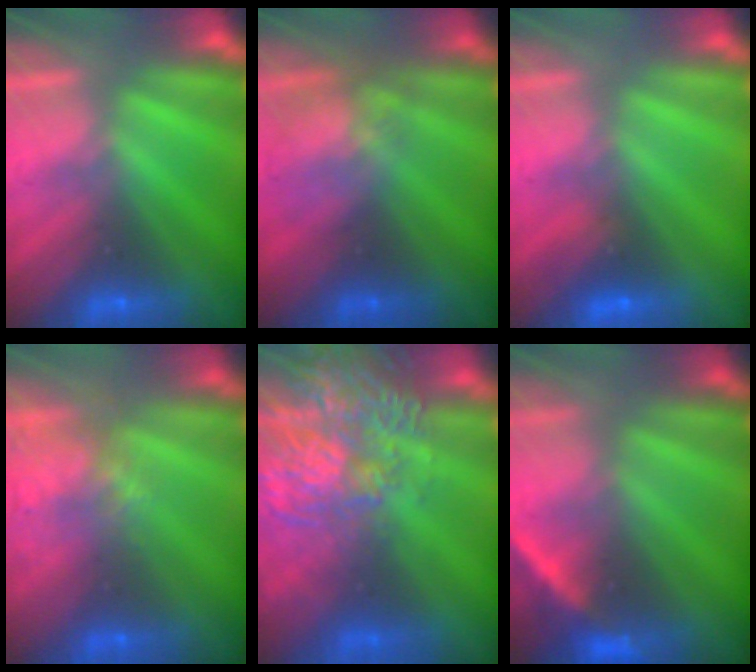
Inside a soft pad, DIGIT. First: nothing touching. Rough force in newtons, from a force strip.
{"total": 3.3}
{"total": 1.2}
{"total": 4.5}
{"total": 6.6}
{"total": 2.2}